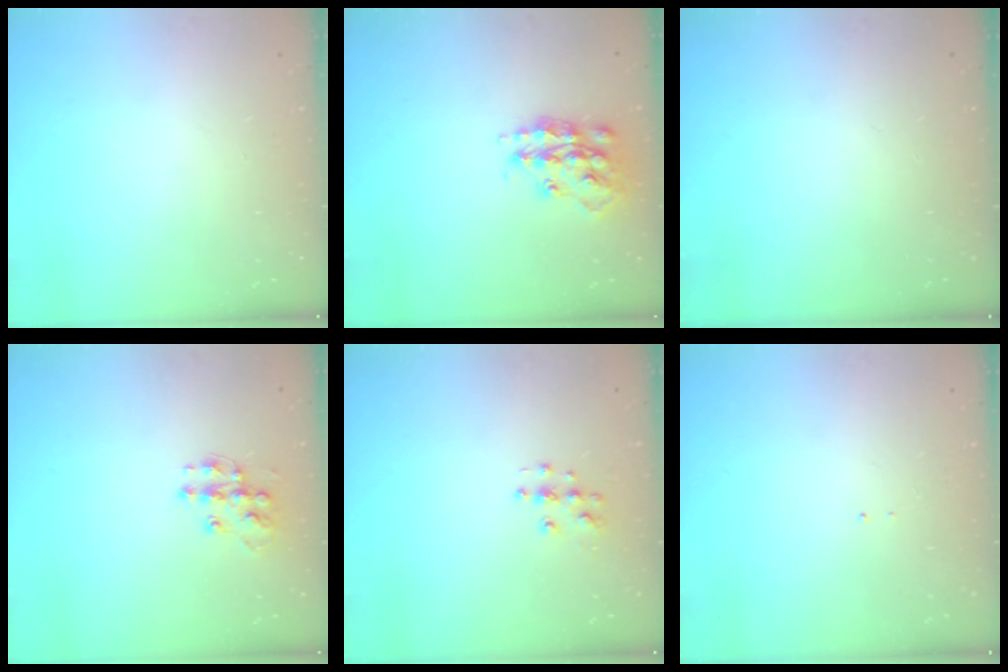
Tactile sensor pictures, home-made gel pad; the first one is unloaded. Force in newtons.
{"total": 15.9, "press": 15.8, "slide": 1.0}
{"total": 0.0}
{"total": 10.8, "press": 10.8, "slide": 0.6}
{"total": 5.9, "press": 5.9, "slide": 0.1}
{"total": 0.7, "press": 0.7, "slide": 0.1}